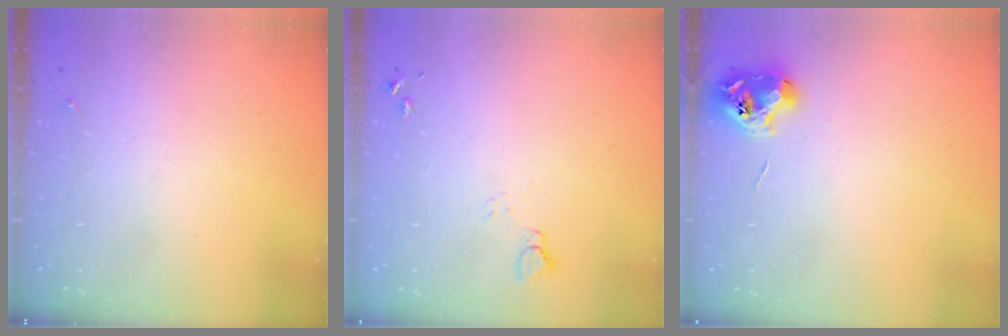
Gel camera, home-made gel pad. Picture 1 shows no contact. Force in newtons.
{"total": 3.7, "press": 3.7, "slide": 0.4}
{"total": 8.7, "press": 8.6, "slide": 0.8}